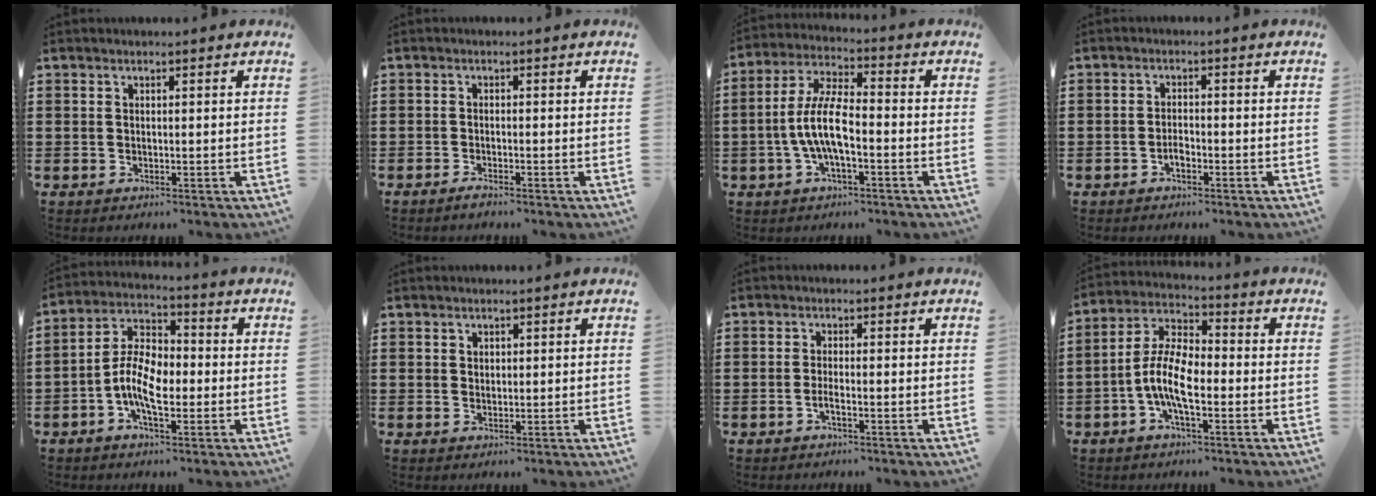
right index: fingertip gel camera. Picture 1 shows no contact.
{"total": 1.1, "force": [-1.0, 0.0, 0.3], "torque": [-0.008, -0.002, -0.019]}
{"total": 8.3, "force": [-2.0, 2.6, 7.6], "torque": [-0.172, -0.009, -0.044]}
{"total": 1.8, "force": [-1.0, 0.9, 1.2], "torque": [-0.025, 0.000, -0.019]}
{"total": 8.5, "force": [-2.2, 4.2, 7.1], "torque": [-0.164, 0.000, -0.048]}
{"total": 0.9, "force": [0.5, 0.7, 0.2], "torque": [-0.005, 0.001, 0.011]}
{"total": 1.6, "force": [-0.7, 0.2, 1.4], "torque": [-0.032, -0.004, -0.016]}
{"total": 8.7, "force": [-2.6, 3.5, 7.6], "torque": [-0.183, -0.008, -0.058]}